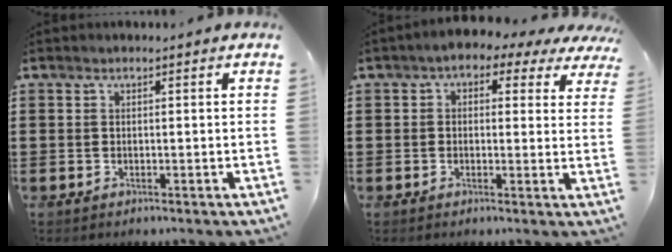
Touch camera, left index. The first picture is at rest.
{"total": 2.5, "force": [0.9, 1.7, 1.6], "torque": [-0.039, 0.001, 0.009]}